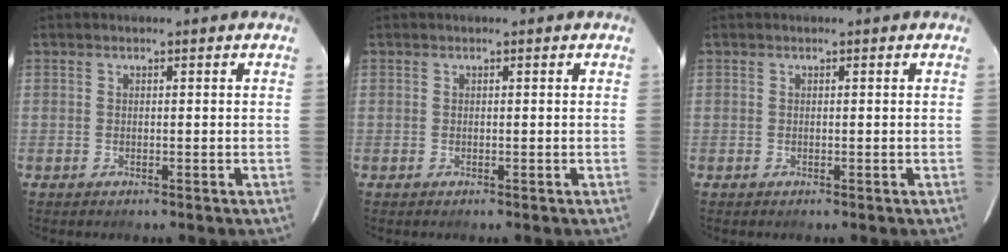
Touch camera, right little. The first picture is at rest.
{"total": 0.0}
{"total": 0.0}